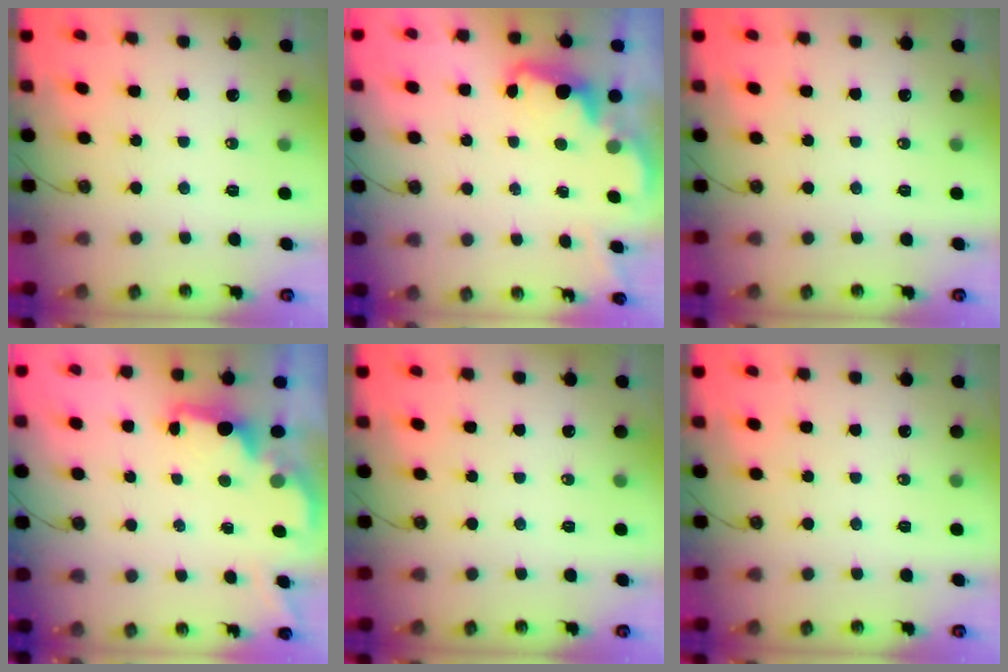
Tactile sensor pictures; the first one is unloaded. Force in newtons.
{"total": 2.4, "press": 2.3, "slide": 0.7}
{"total": 0.0}
{"total": 1.9, "press": 1.7, "slide": 0.8}
{"total": 0.0}
{"total": 0.0}